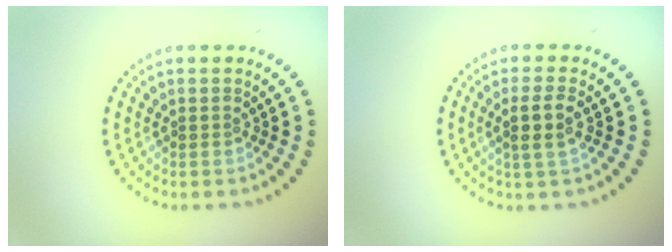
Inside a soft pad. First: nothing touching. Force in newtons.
{"total": 2.3, "press": 2.0, "slide": 1.0}